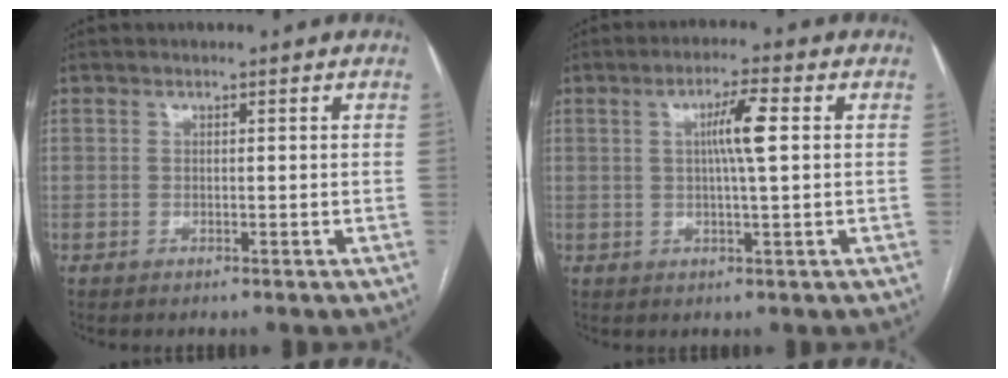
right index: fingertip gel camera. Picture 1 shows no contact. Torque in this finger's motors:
{"motor_torque": [0.87, 0.39, 0.15, 0.12]}